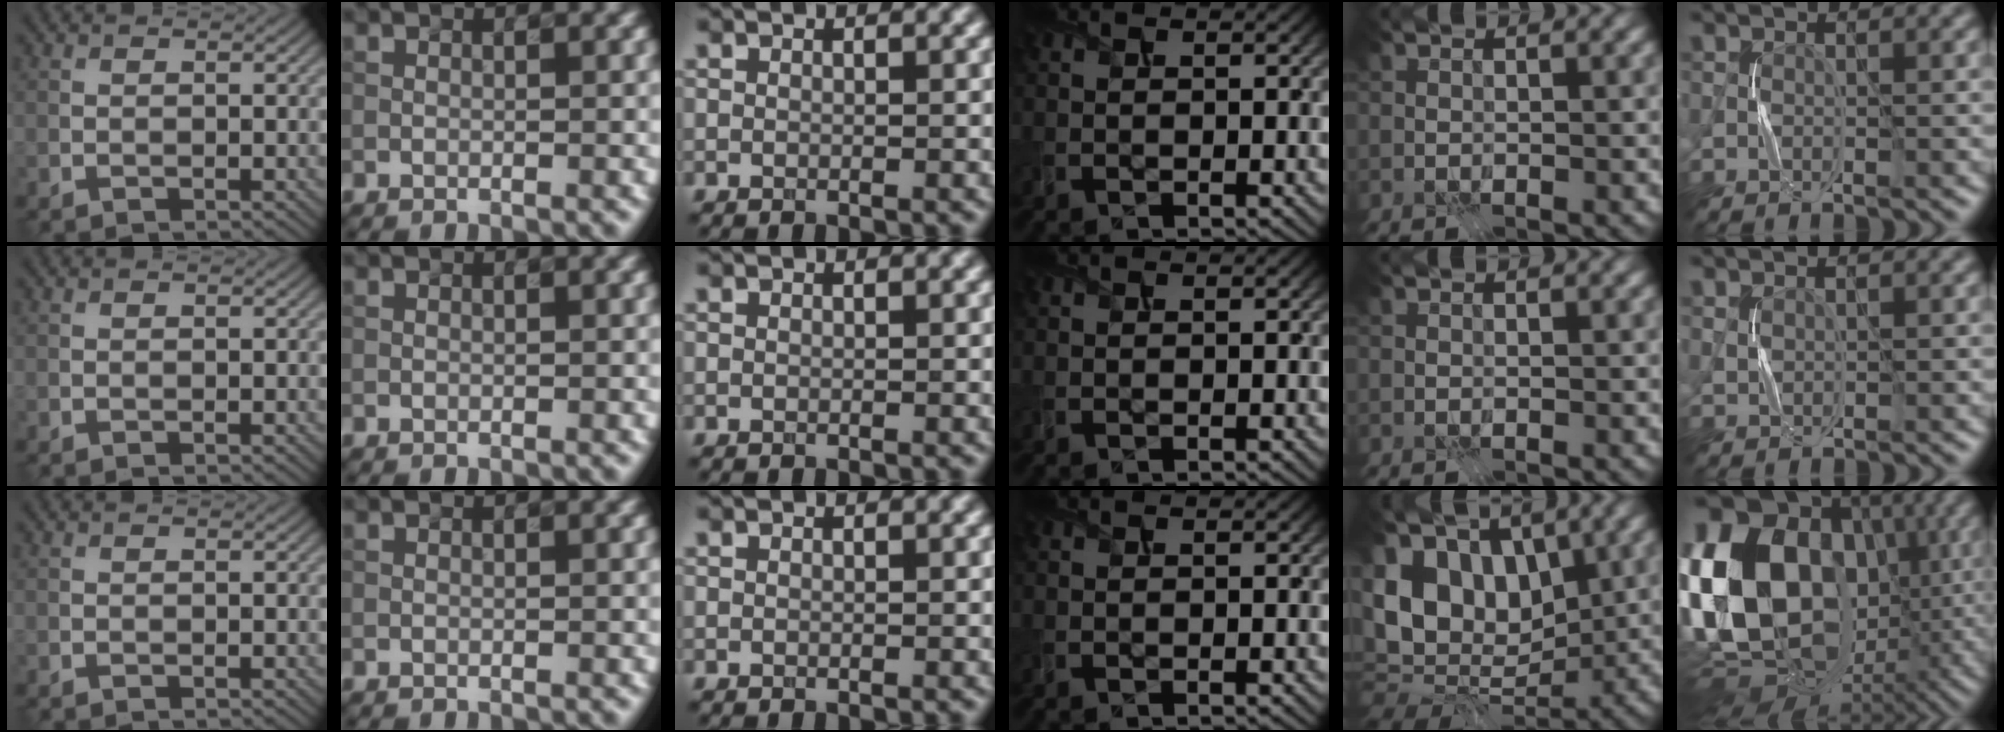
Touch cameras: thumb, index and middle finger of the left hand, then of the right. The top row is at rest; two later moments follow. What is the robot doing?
{"motion": "press", "object": "gel pad"}